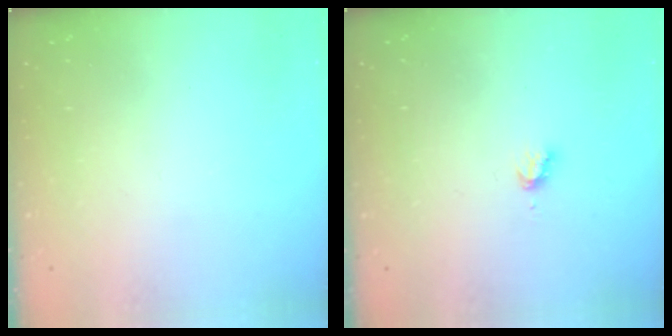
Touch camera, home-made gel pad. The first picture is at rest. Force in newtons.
{"total": 2.8, "press": 2.8, "slide": 0.3}